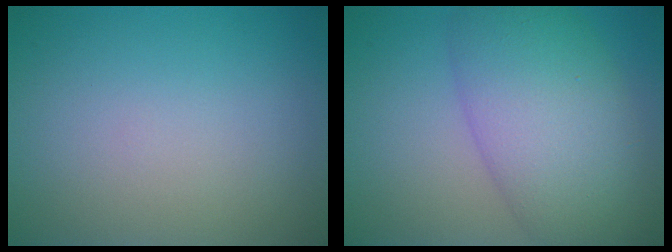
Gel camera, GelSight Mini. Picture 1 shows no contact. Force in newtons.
{"total": 8.9, "press": 8.9, "slide": 0.3}